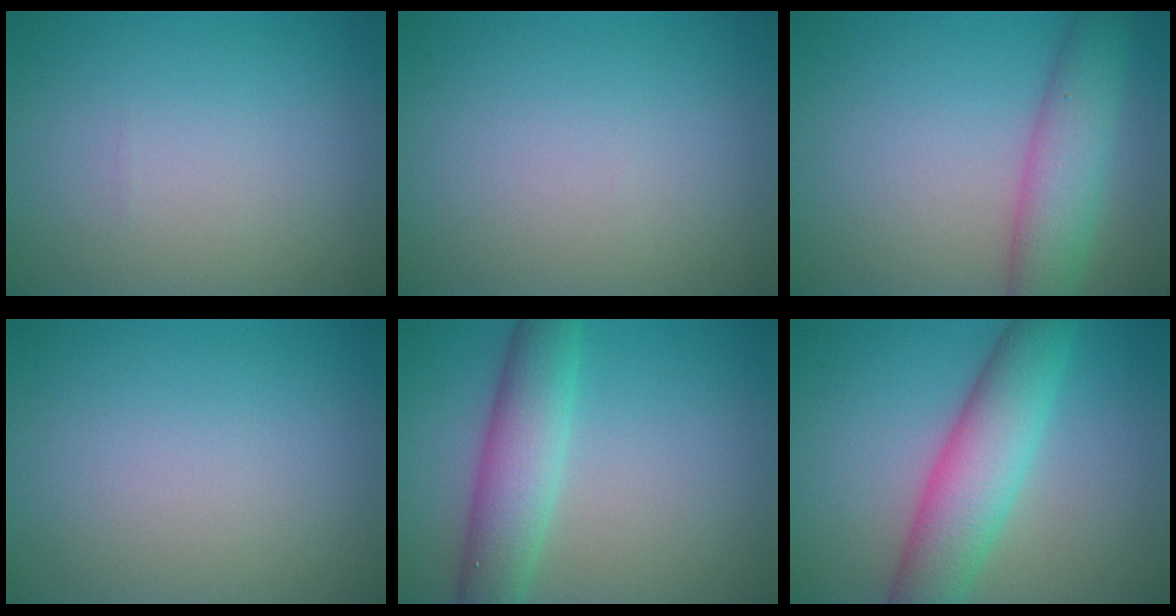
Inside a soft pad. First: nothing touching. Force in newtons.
{"total": 0.0}
{"total": 5.4, "press": 5.4, "slide": 0.1}
{"total": 0.0}
{"total": 5.3, "press": 5.3, "slide": 0.2}
{"total": 6.9, "press": 6.9, "slide": 0.1}